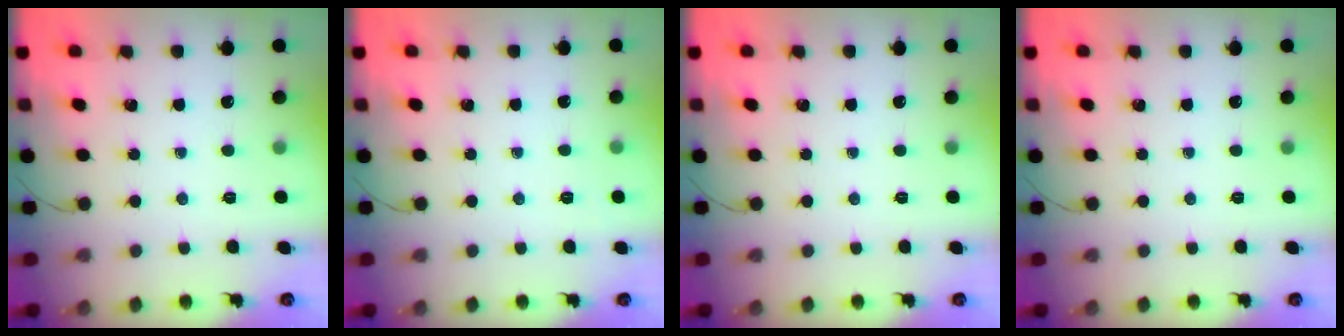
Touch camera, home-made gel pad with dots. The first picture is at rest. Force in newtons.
{"total": 4.8, "press": 4.6, "slide": 1.3}
{"total": 0.0}
{"total": 0.0}